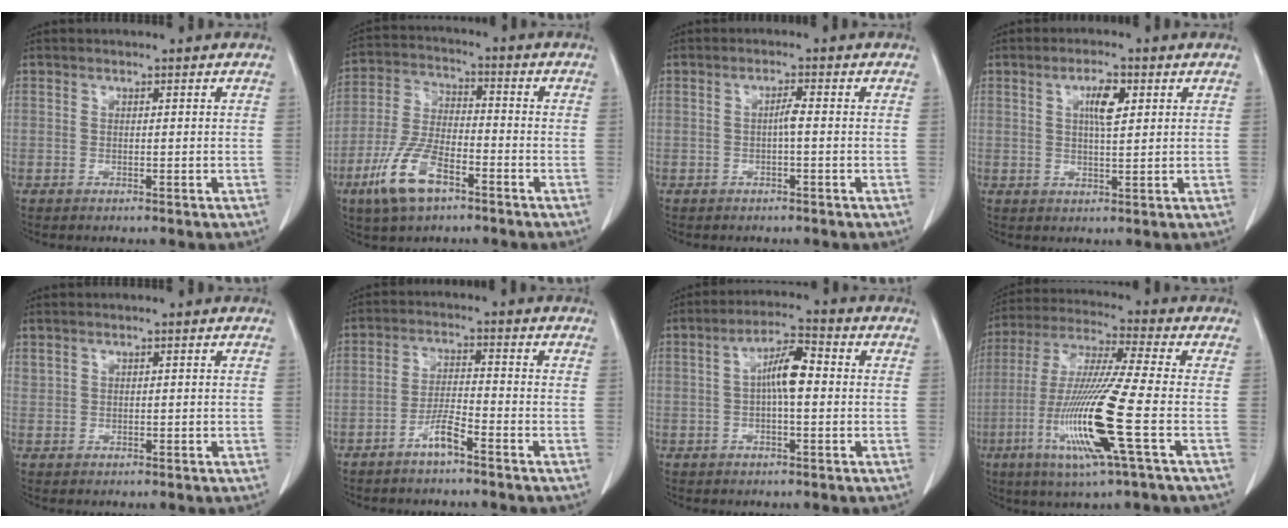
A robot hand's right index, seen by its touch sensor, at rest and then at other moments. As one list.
[{"total": 10.7, "force": [-5.9, 4.2, 7.8], "torque": [-0.178, -0.002, -0.111]}, {"total": 1.6, "force": [-0.3, 0.0, 1.6], "torque": [-0.029, 0.003, -0.004]}, {"total": 4.4, "force": [1.5, 1.0, 4.0], "torque": [-0.071, 0.001, 0.026]}, {"total": 0.8, "force": [0.7, 0.4, 0.2], "torque": [-0.003, 0.007, 0.019]}, {"total": 4.1, "force": [-2.9, 0.3, 2.9], "torque": [-0.061, 0.004, -0.056]}, {"total": 6.2, "force": [0.3, 1.5, 6.0], "torque": [-0.113, 0.019, 0.001]}, {"total": 16.1, "force": [-4.9, -0.7, 15.4], "torque": [-0.319, -0.022, -0.099]}]